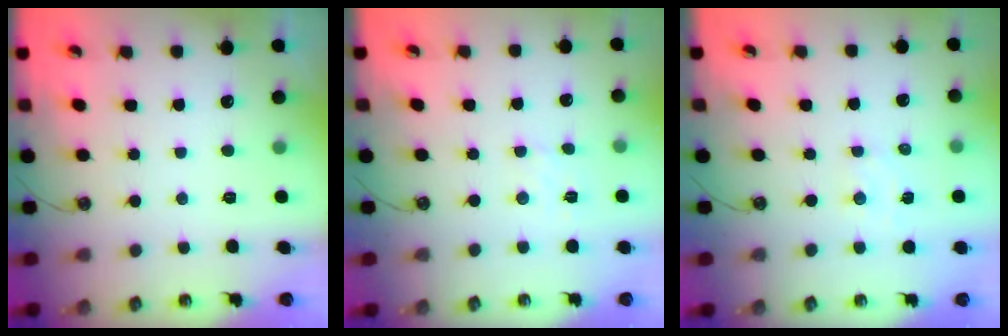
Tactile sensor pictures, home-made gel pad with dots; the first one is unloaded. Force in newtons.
{"total": 2.6, "press": 2.6, "slide": 0.4}
{"total": 4.2, "press": 4.1, "slide": 0.5}